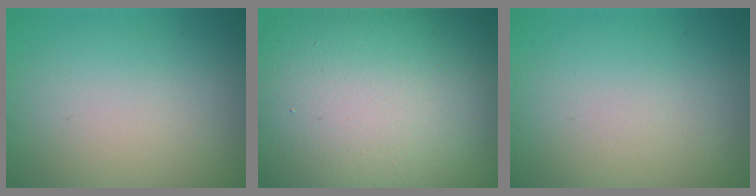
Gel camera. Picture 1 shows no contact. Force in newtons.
{"total": 21.1, "press": 21.1, "slide": 1.0}
{"total": 0.0}